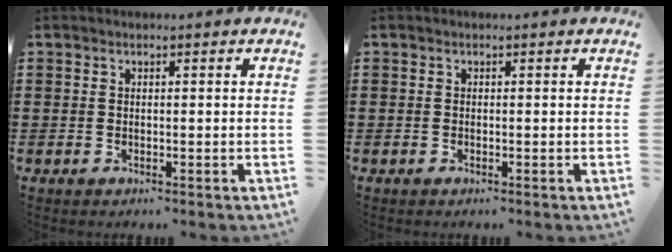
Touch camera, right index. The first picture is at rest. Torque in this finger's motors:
{"motor_torque": [-0.14, 0.45, 0.00, 0.00]}